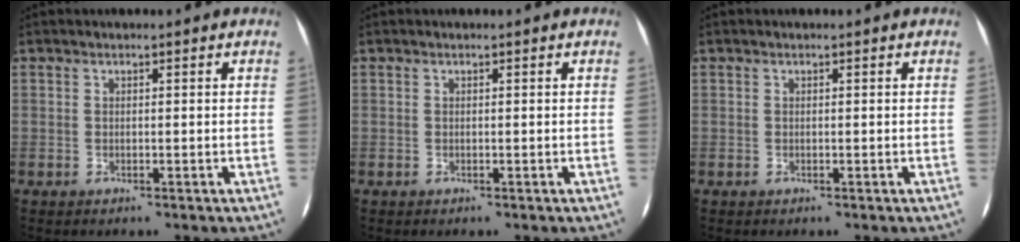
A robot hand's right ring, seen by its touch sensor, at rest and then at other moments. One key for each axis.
{"total": 0.0}
{"total": 0.0}